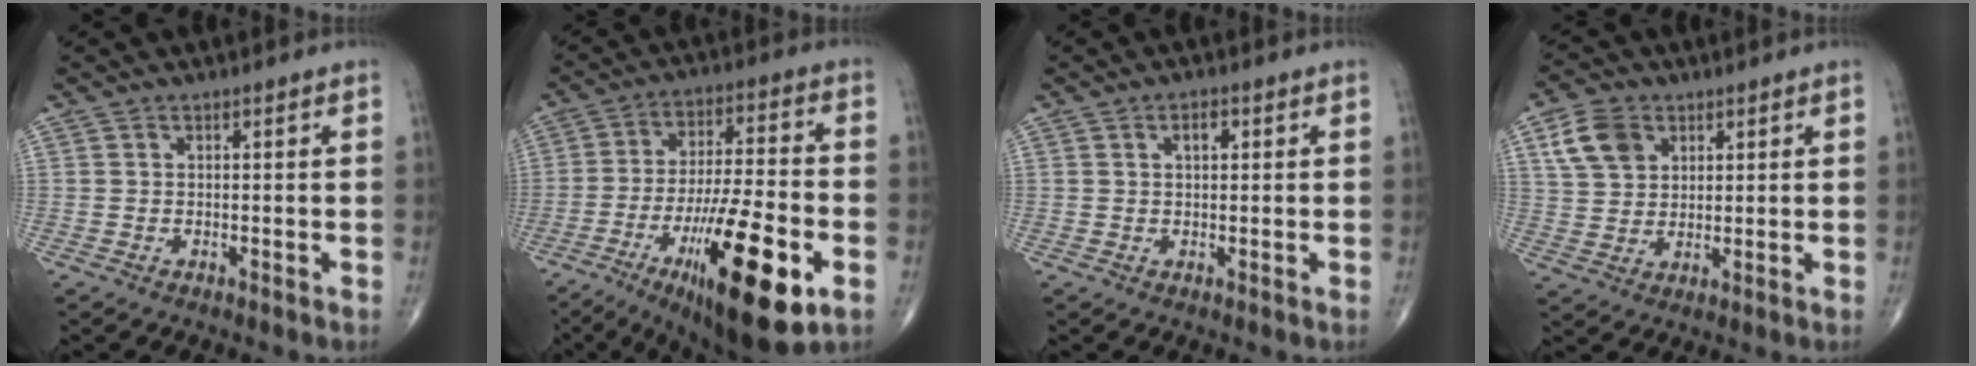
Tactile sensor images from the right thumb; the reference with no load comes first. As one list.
[{"total": 23.1, "force": [-9.2, 6.2, 20.2], "torque": [-0.320, 0.022, -0.140]}, {"total": 2.4, "force": [0.8, 1.3, 1.9], "torque": [-0.028, 0.001, 0.012]}, {"total": 8.0, "force": [3.4, 5.9, 4.2], "torque": [-0.063, -0.006, 0.068]}]